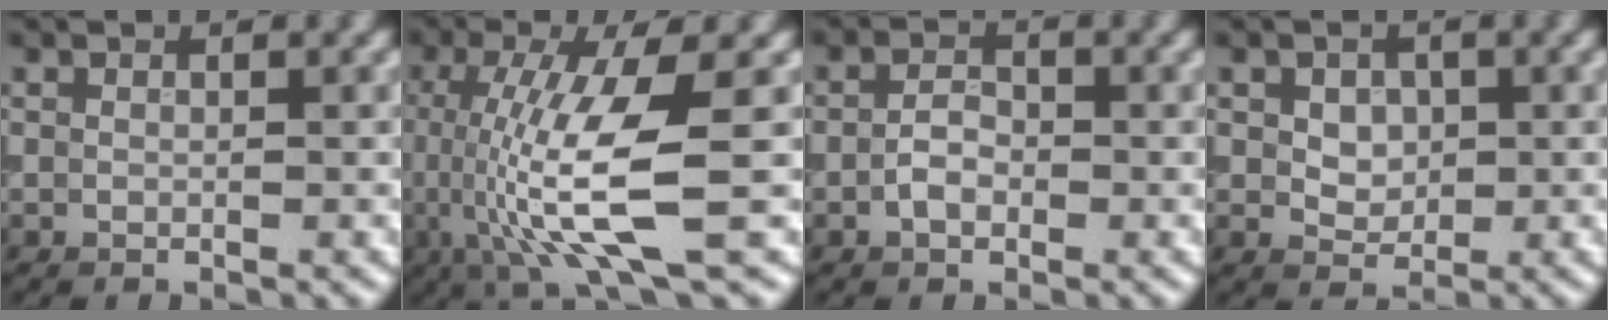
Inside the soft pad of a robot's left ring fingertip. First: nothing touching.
{"total": 9.3, "force": [-0.7, 2.4, 9.0], "torque": [-0.168, -0.014, -0.008]}
{"total": 2.1, "force": [-0.7, 1.3, 1.5], "torque": [-0.029, 0.004, -0.018]}
{"total": 2.2, "force": [0.4, 1.7, 1.4], "torque": [-0.025, 0.000, 0.006]}